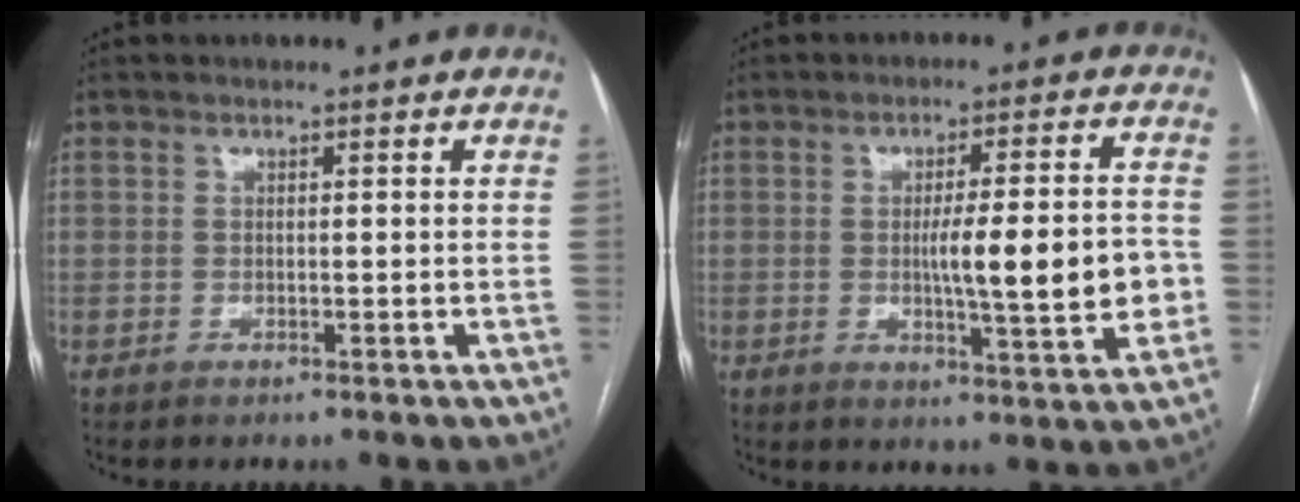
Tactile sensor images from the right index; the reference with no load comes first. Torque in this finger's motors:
{"motor_torque": [1.02, 0.55, 0.32, 0.12]}